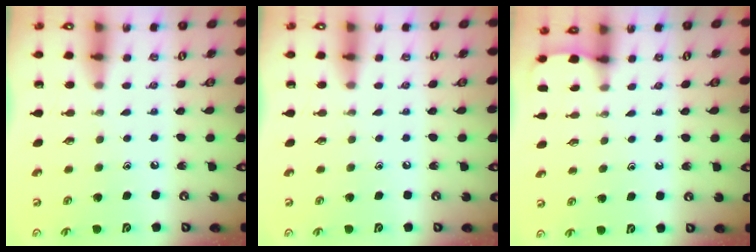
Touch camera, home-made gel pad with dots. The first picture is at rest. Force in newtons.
{"total": 0.0}
{"total": 1.3, "press": 1.3, "slide": 0.1}